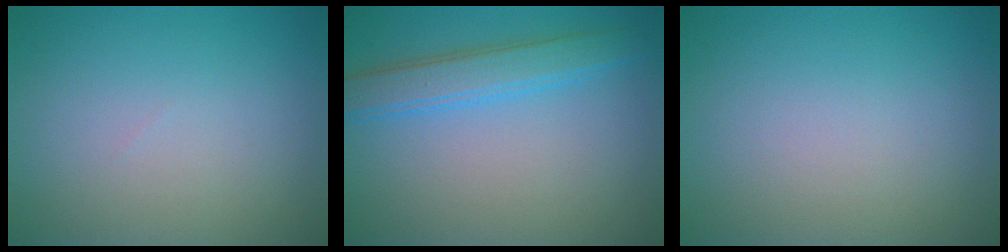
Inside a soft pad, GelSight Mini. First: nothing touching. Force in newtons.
{"total": 3.5, "press": 3.5, "slide": 0.2}
{"total": 0.0}